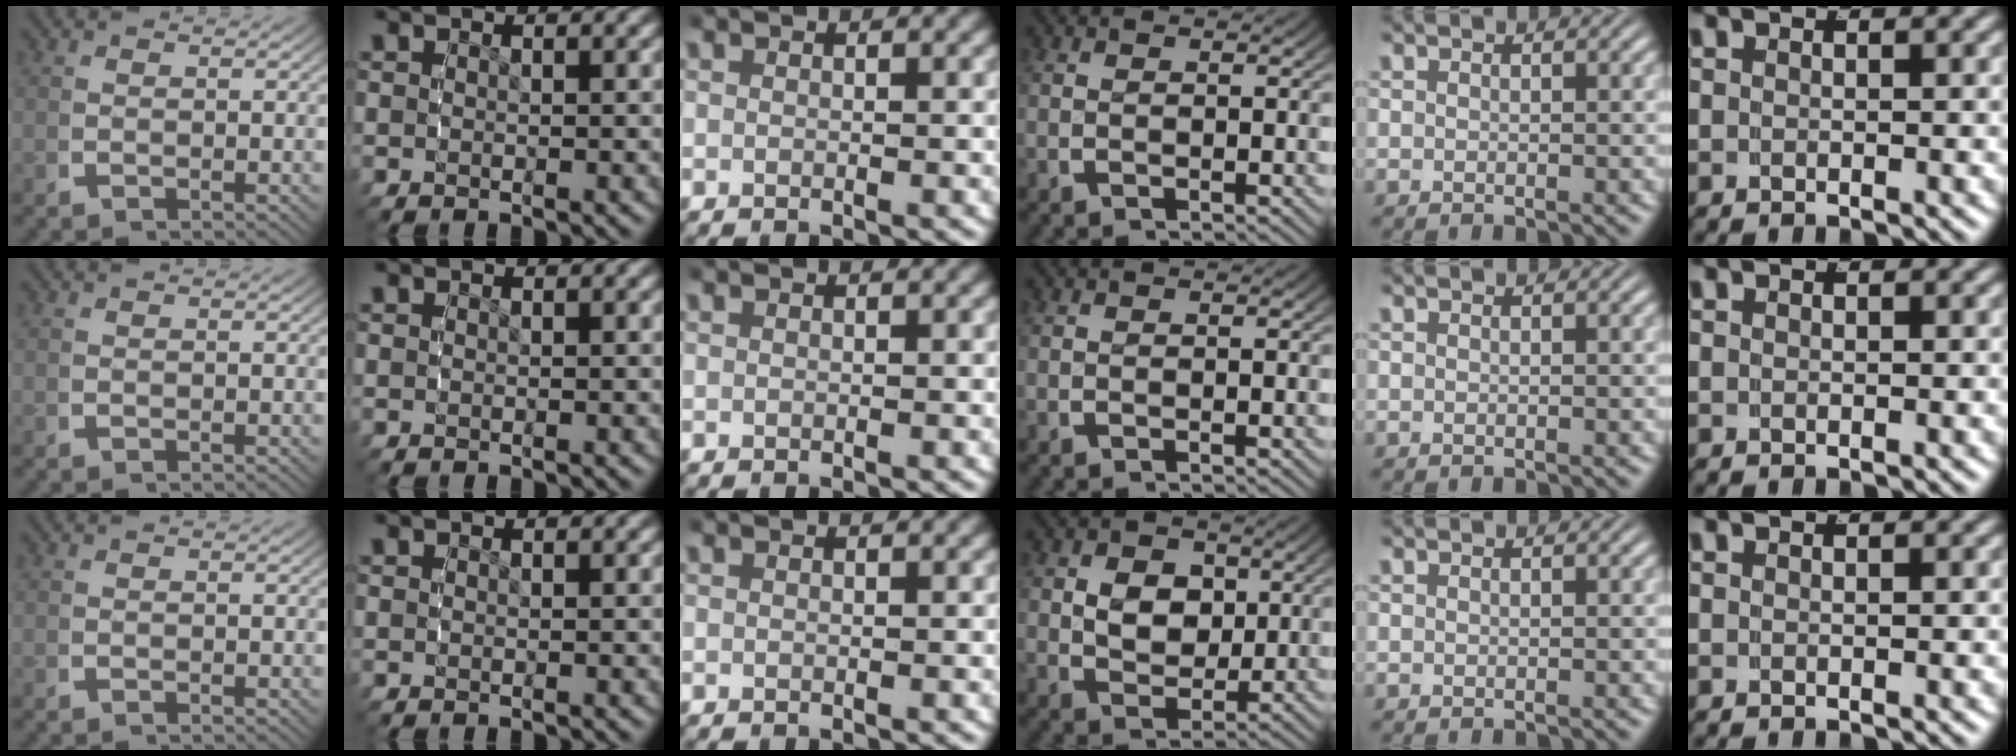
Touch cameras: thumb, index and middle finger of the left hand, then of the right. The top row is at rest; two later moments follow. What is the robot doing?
{"motion": "grasp_and_lifting", "object": "camera"}